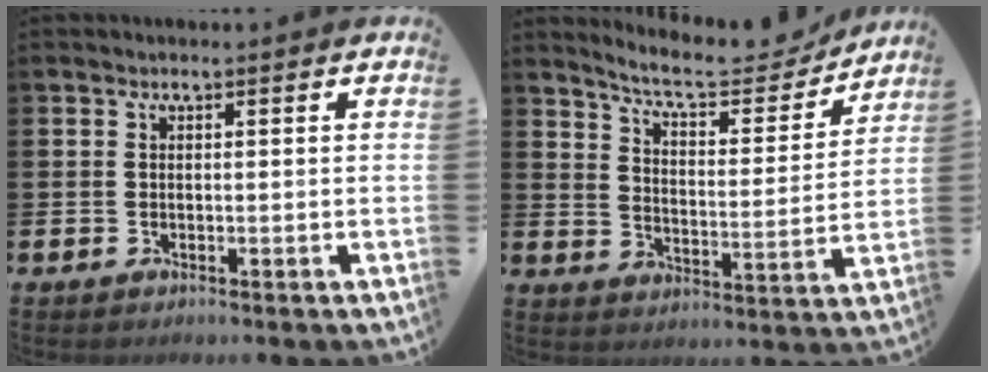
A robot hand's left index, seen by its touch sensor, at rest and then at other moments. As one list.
[{"total": 8.4, "force": [7.8, 1.7, 2.7], "torque": [-0.069, -0.055, 0.130]}]